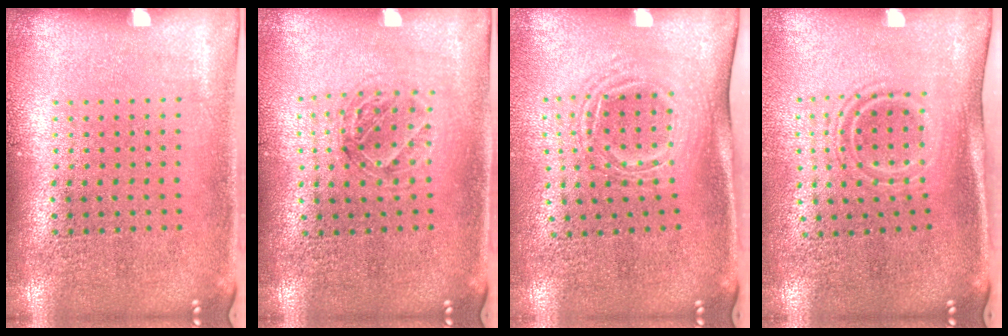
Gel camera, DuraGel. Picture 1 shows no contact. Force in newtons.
{"total": 1.1, "press": 1.1, "slide": 0.4}
{"total": 1.7, "press": 1.2, "slide": 1.2}
{"total": 1.6, "press": 1.0, "slide": 1.2}